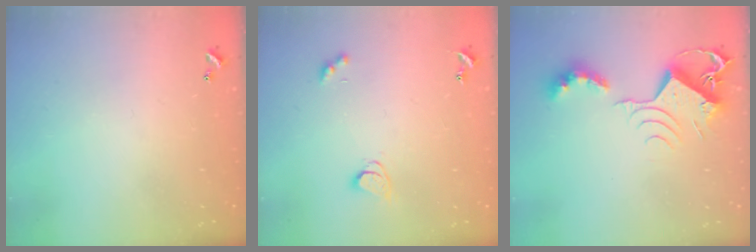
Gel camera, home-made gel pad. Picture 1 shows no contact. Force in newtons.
{"total": 2.3, "press": 2.3, "slide": 0.3}
{"total": 11.6, "press": 11.6, "slide": 0.4}